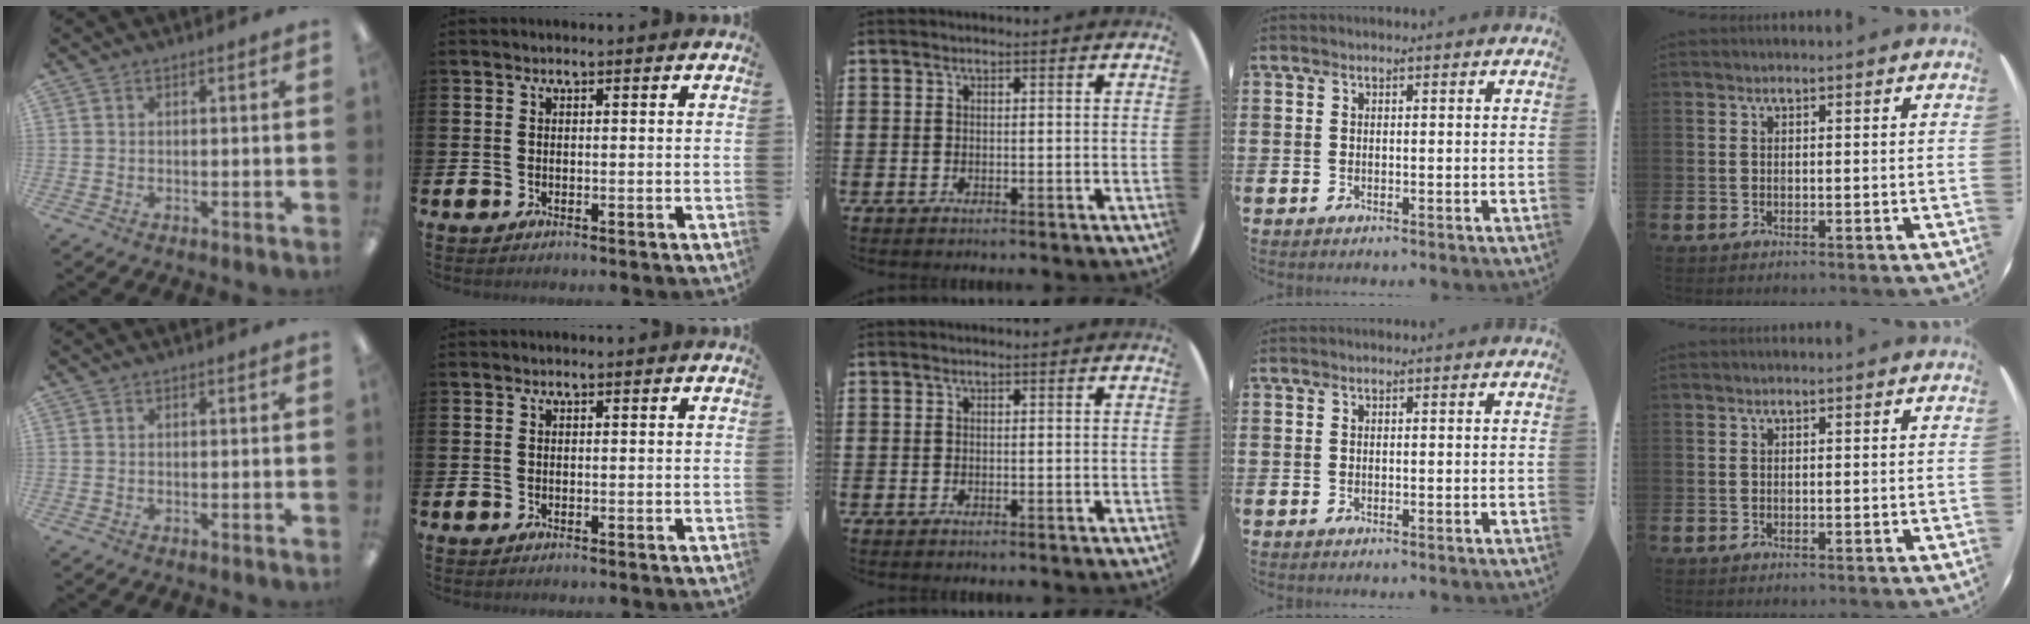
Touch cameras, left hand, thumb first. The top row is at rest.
{}